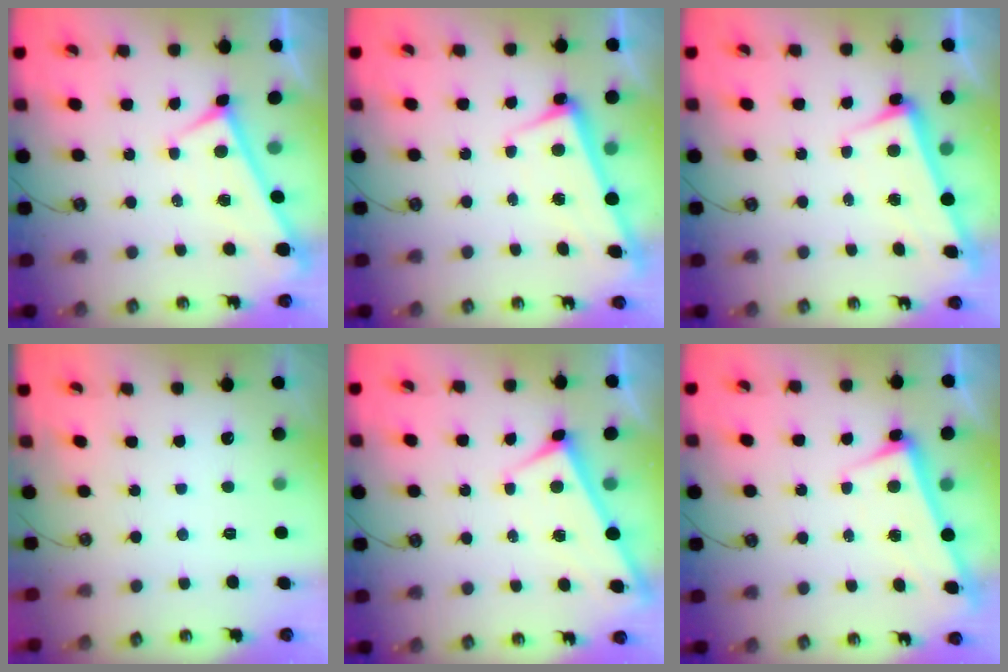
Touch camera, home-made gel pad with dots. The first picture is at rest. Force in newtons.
{"total": 2.5, "press": 2.4, "slide": 0.5}
{"total": 2.5, "press": 2.2, "slide": 1.0}
{"total": 0.0}
{"total": 1.9, "press": 1.9, "slide": 0.2}
{"total": 2.6, "press": 2.5, "slide": 0.7}